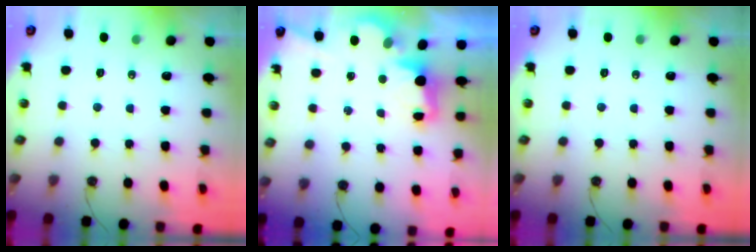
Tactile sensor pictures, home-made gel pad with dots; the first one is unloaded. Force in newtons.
{"total": 2.5, "press": 2.3, "slide": 0.8}
{"total": 0.0}